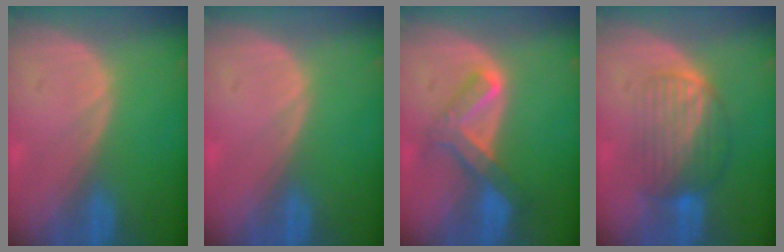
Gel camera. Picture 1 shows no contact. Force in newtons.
{"total": 0.0}
{"total": 6.5, "press": 5.9, "slide": 2.6}
{"total": 6.7, "press": 6.4, "slide": 1.9}